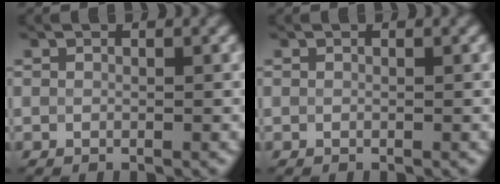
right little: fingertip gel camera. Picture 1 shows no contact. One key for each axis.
{"total": 0.0}